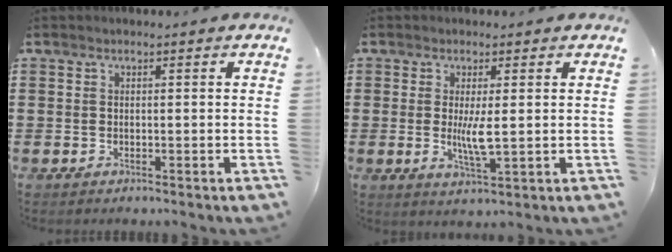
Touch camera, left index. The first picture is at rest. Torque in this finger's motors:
{"motor_torque": [1.00, 0.01, 0.44, 0.09]}